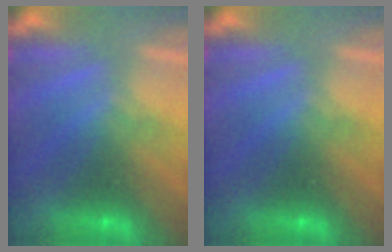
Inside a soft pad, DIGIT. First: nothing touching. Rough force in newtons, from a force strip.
{"total": 0.0}